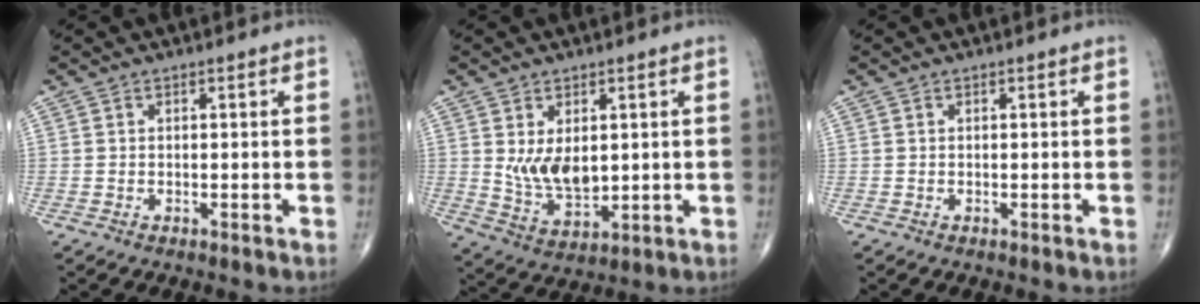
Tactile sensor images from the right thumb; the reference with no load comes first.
{"total": 8.0, "force": [1.3, 4.7, 6.3], "torque": [-0.097, -0.020, 0.039]}
{"total": 0.0}